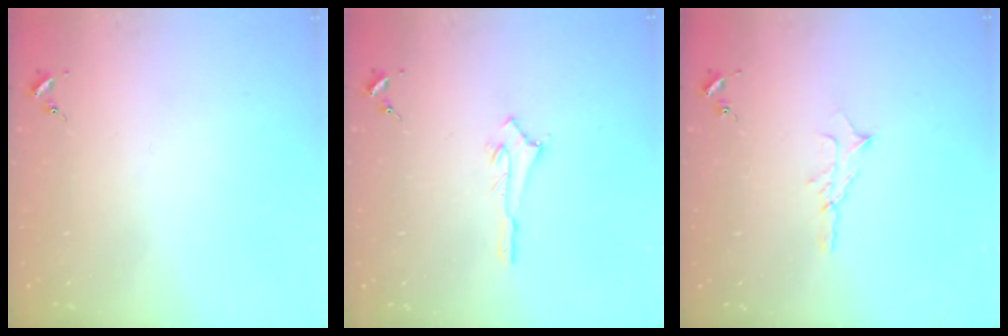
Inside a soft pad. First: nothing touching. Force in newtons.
{"total": 2.5, "press": 2.5, "slide": 0.2}
{"total": 6.1, "press": 6.1, "slide": 0.6}